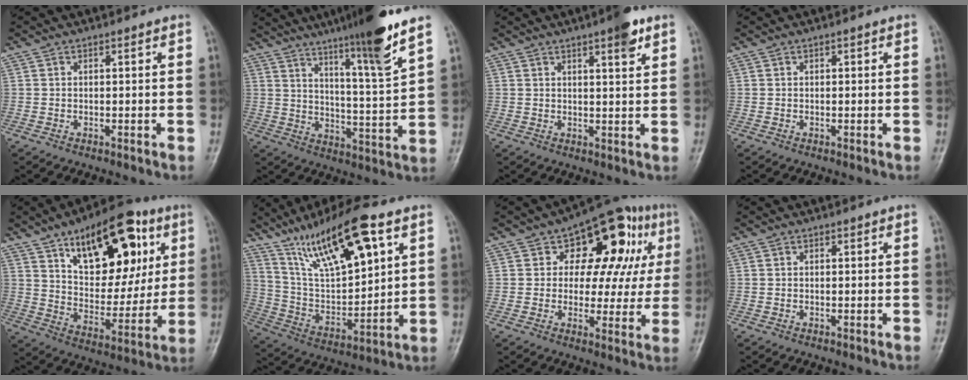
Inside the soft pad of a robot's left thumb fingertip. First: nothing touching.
{"total": 15.1, "force": [10.4, 0.0, 11.0], "torque": [-0.166, -0.058, 0.165]}
{"total": 5.1, "force": [3.0, 0.9, 4.0], "torque": [-0.050, -0.014, 0.039]}
{"total": 0.0}
{"total": 23.8, "force": [10.4, 12.2, 17.5], "torque": [-0.208, -0.029, 0.168]}
{"total": 19.9, "force": [10.8, 6.1, 15.6], "torque": [-0.247, -0.032, 0.209]}
{"total": 17.0, "force": [5.8, 10.3, 12.3], "torque": [-0.088, 0.010, 0.069]}
{"total": 0.0}